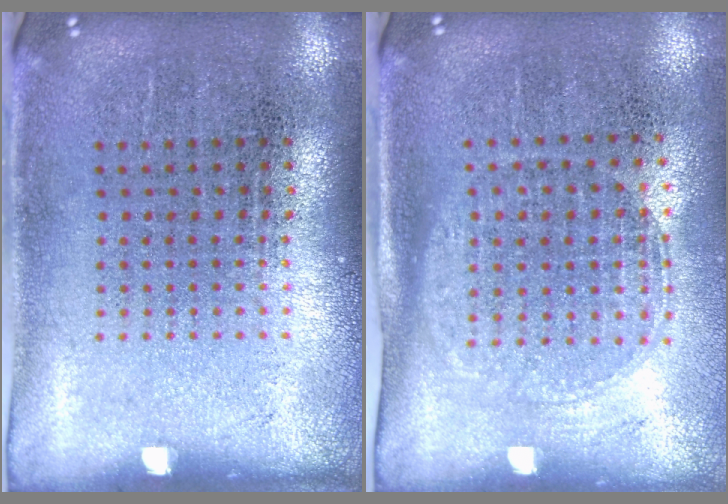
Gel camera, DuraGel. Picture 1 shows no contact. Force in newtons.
{"total": 1.5, "press": 1.3, "slide": 0.7}